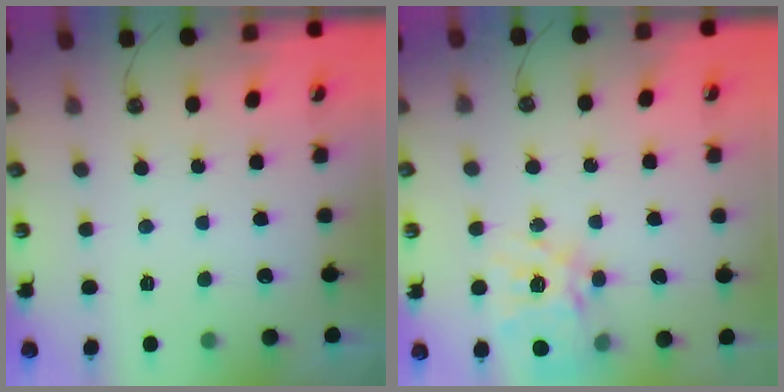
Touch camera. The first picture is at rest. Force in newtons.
{"total": 16.9, "press": 16.9, "slide": 1.5}